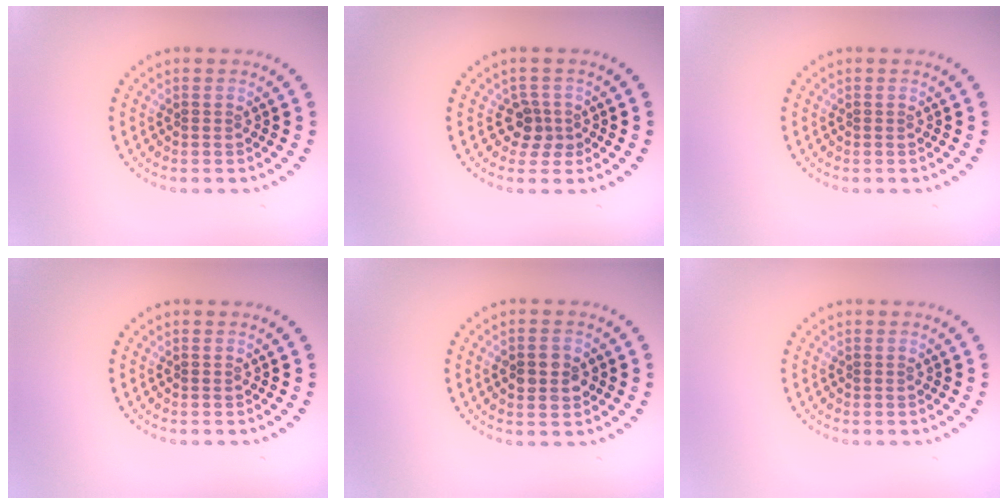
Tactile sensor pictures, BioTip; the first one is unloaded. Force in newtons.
{"total": 2.2, "press": 1.8, "slide": 1.4}
{"total": 0.0}
{"total": 0.0}
{"total": 2.9, "press": 2.9, "slide": 0.1}
{"total": 0.0}